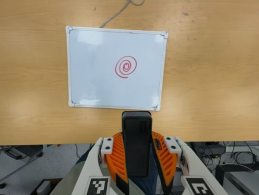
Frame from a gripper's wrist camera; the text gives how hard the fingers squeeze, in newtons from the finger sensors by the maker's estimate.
{"total": 8.5, "left": 6.9, "right": 10.1}